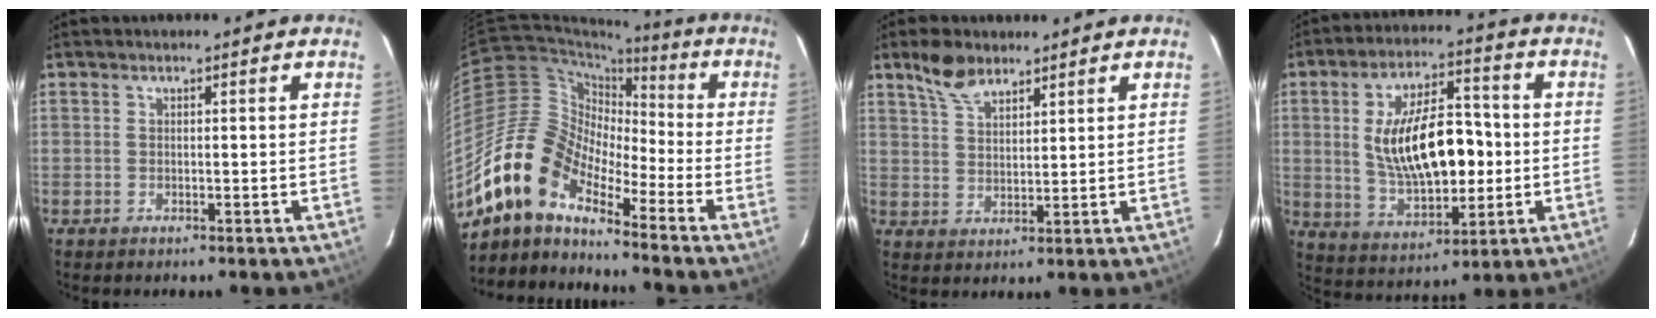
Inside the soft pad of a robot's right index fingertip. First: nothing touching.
{"total": 15.0, "force": [-11.2, 6.2, 7.8], "torque": [-0.135, 0.004, -0.230]}
{"total": 6.2, "force": [4.7, 2.8, 3.0], "torque": [-0.056, 0.011, 0.091]}
{"total": 16.8, "force": [0.1, 7.9, 14.8], "torque": [-0.267, 0.008, 0.020]}